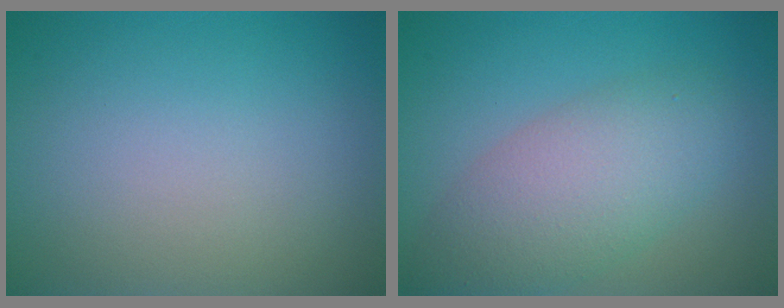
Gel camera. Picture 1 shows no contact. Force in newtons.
{"total": 6.0, "press": 6.0, "slide": 0.2}